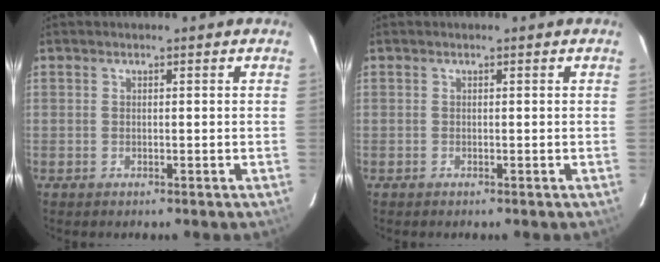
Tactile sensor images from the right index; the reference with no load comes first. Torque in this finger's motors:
{"motor_torque": [0.21, 0.21, -0.01, 0.01]}